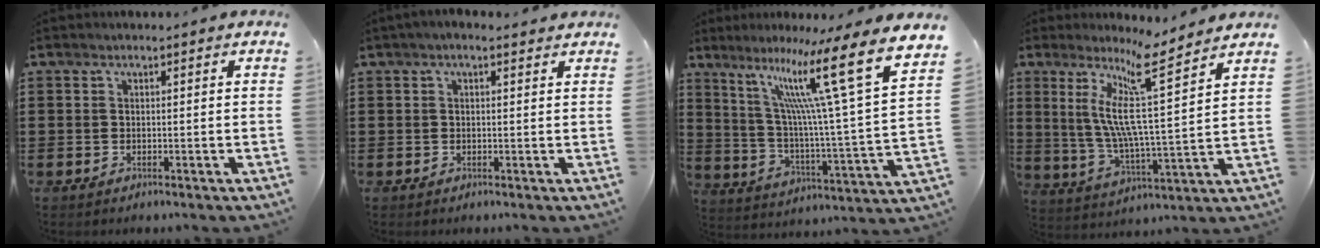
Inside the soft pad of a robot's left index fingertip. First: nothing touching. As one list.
[{"total": 1.3, "force": [0.5, 0.4, 1.1], "torque": [-0.020, 0.004, 0.009]}, {"total": 16.0, "force": [10.0, 1.0, 12.4], "torque": [-0.232, -0.075, 0.149]}, {"total": 12.5, "force": [8.3, 0.2, 9.3], "torque": [-0.186, -0.053, 0.131]}]